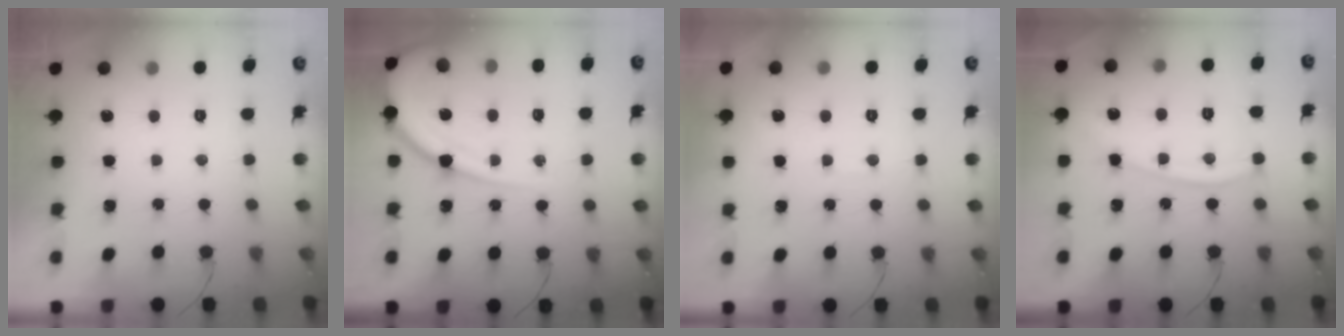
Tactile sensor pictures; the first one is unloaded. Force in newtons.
{"total": 13.4, "press": 13.3, "slide": 1.5}
{"total": 2.2, "press": 2.2, "slide": 0.3}
{"total": 10.7, "press": 10.6, "slide": 1.3}